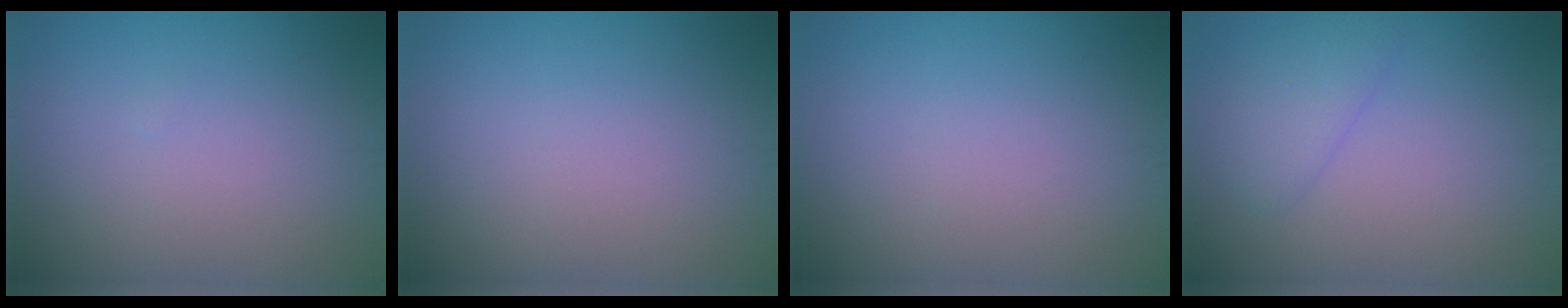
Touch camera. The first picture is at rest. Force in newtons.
{"total": 0.0}
{"total": 0.0}
{"total": 2.0, "press": 2.0, "slide": 0.2}